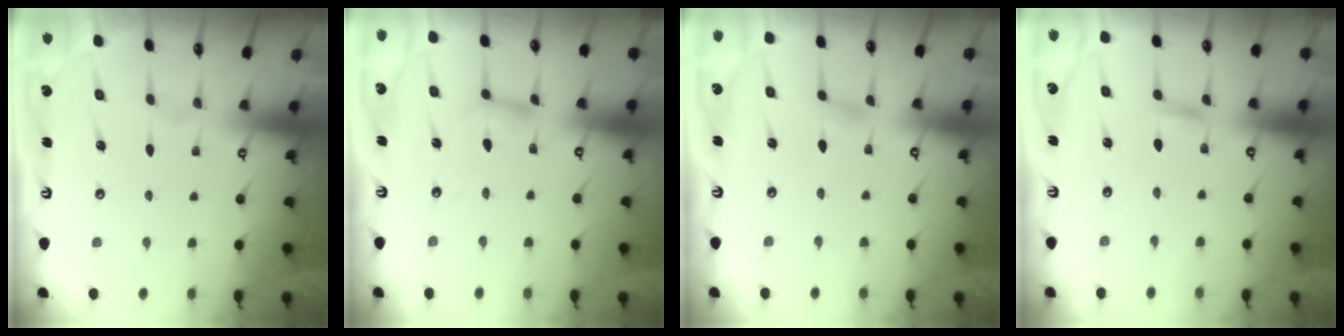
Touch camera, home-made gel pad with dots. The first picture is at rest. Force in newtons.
{"total": 7.8, "press": 7.7, "slide": 0.6}
{"total": 2.1, "press": 2.1, "slide": 0.3}
{"total": 2.1, "press": 2.1, "slide": 0.1}